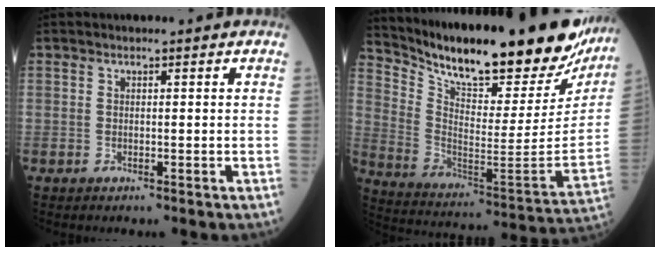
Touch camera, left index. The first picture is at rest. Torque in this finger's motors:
{"motor_torque": [0.31, -0.92, 0.71, 0.15]}